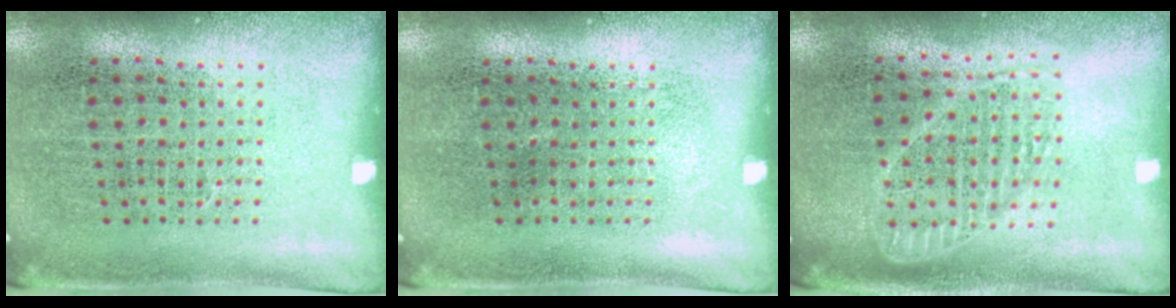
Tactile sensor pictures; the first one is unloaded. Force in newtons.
{"total": 0.0}
{"total": 1.8, "press": 1.6, "slide": 0.9}